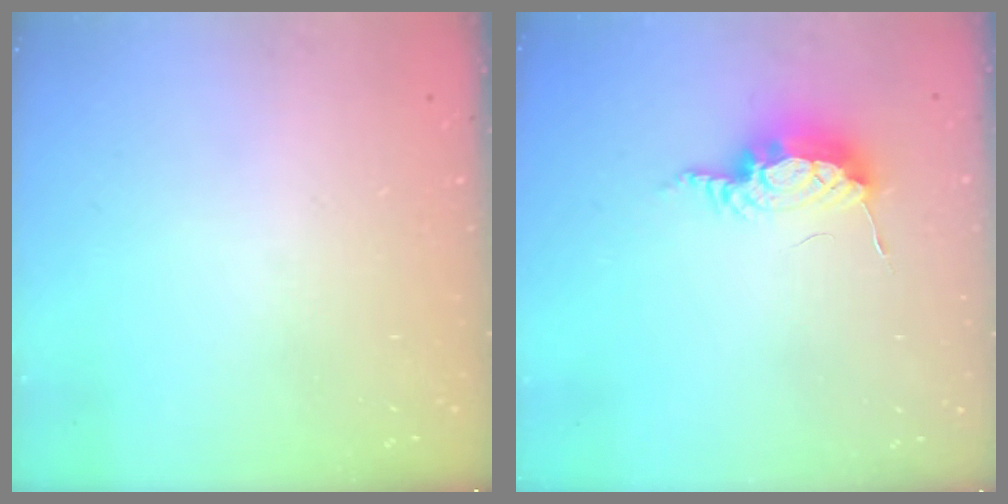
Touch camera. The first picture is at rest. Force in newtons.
{"total": 8.6, "press": 8.5, "slide": 0.7}